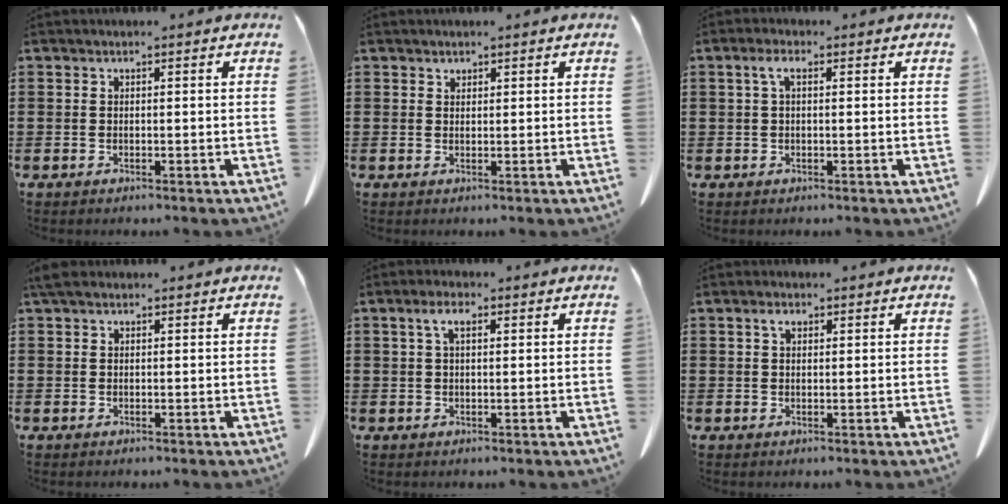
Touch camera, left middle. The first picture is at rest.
{"total": 1.0, "force": [0.9, 0.3, 0.0], "torque": [-0.004, -0.003, 0.020]}
{"total": 2.8, "force": [0.7, 1.0, 2.5], "torque": [-0.054, 0.006, 0.011]}
{"total": 1.7, "force": [1.0, 1.0, 0.9], "torque": [-0.024, 0.004, 0.019]}
{"total": 3.4, "force": [1.3, 1.3, 2.9], "torque": [-0.064, 0.007, 0.022]}
{"total": 1.7, "force": [0.9, 0.9, 1.2], "torque": [-0.020, 0.001, 0.014]}